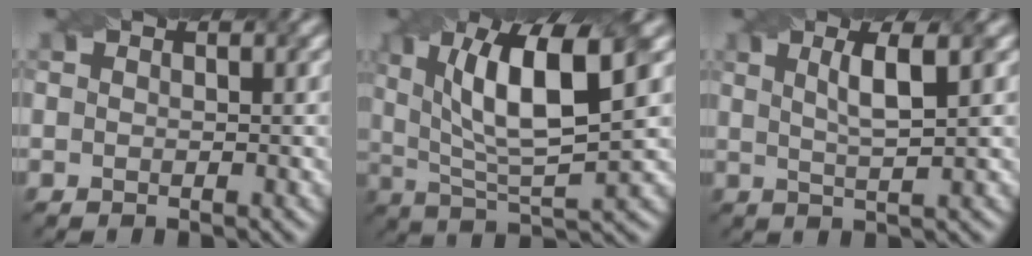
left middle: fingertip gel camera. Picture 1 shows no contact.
{"total": 9.8, "force": [2.8, 2.8, 9.0], "torque": [-0.157, 0.012, 0.064]}
{"total": 3.3, "force": [0.8, 0.5, 3.2], "torque": [-0.054, 0.005, 0.026]}